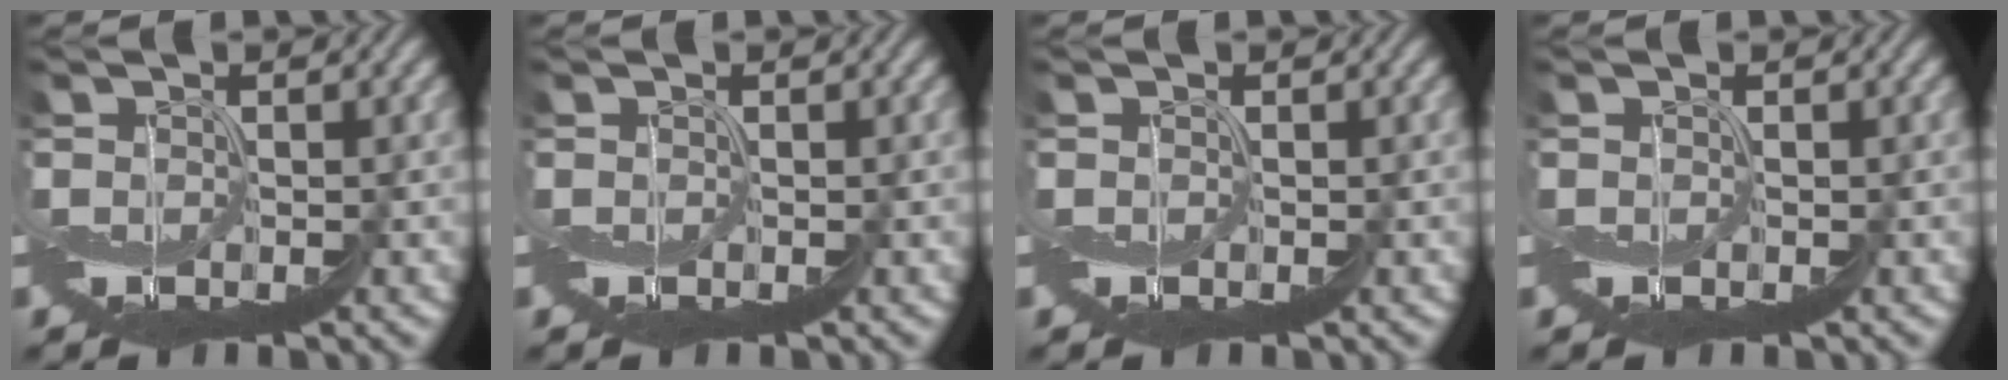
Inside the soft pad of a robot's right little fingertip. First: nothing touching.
{"total": 0.0}
{"total": 0.0}
{"total": 0.0}